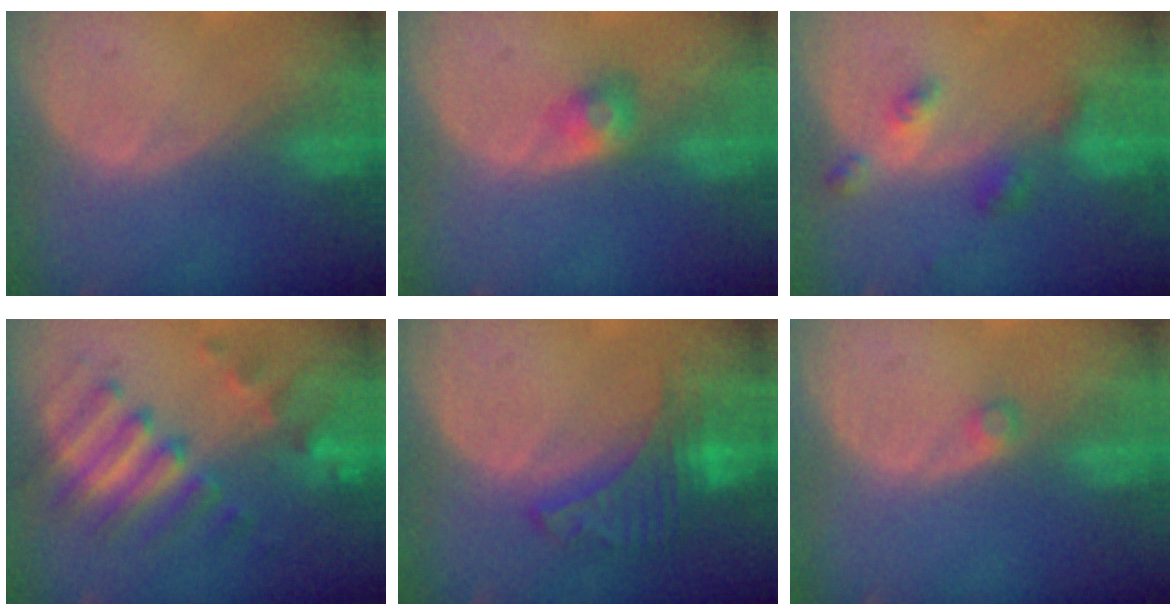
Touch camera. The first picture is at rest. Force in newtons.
{"total": 3.0, "press": 2.5, "slide": 1.5}
{"total": 4.3, "press": 3.9, "slide": 1.8}
{"total": 8.4, "press": 8.4, "slide": 0.3}
{"total": 6.5, "press": 6.1, "slide": 2.3}
{"total": 1.2, "press": 1.2, "slide": 0.2}